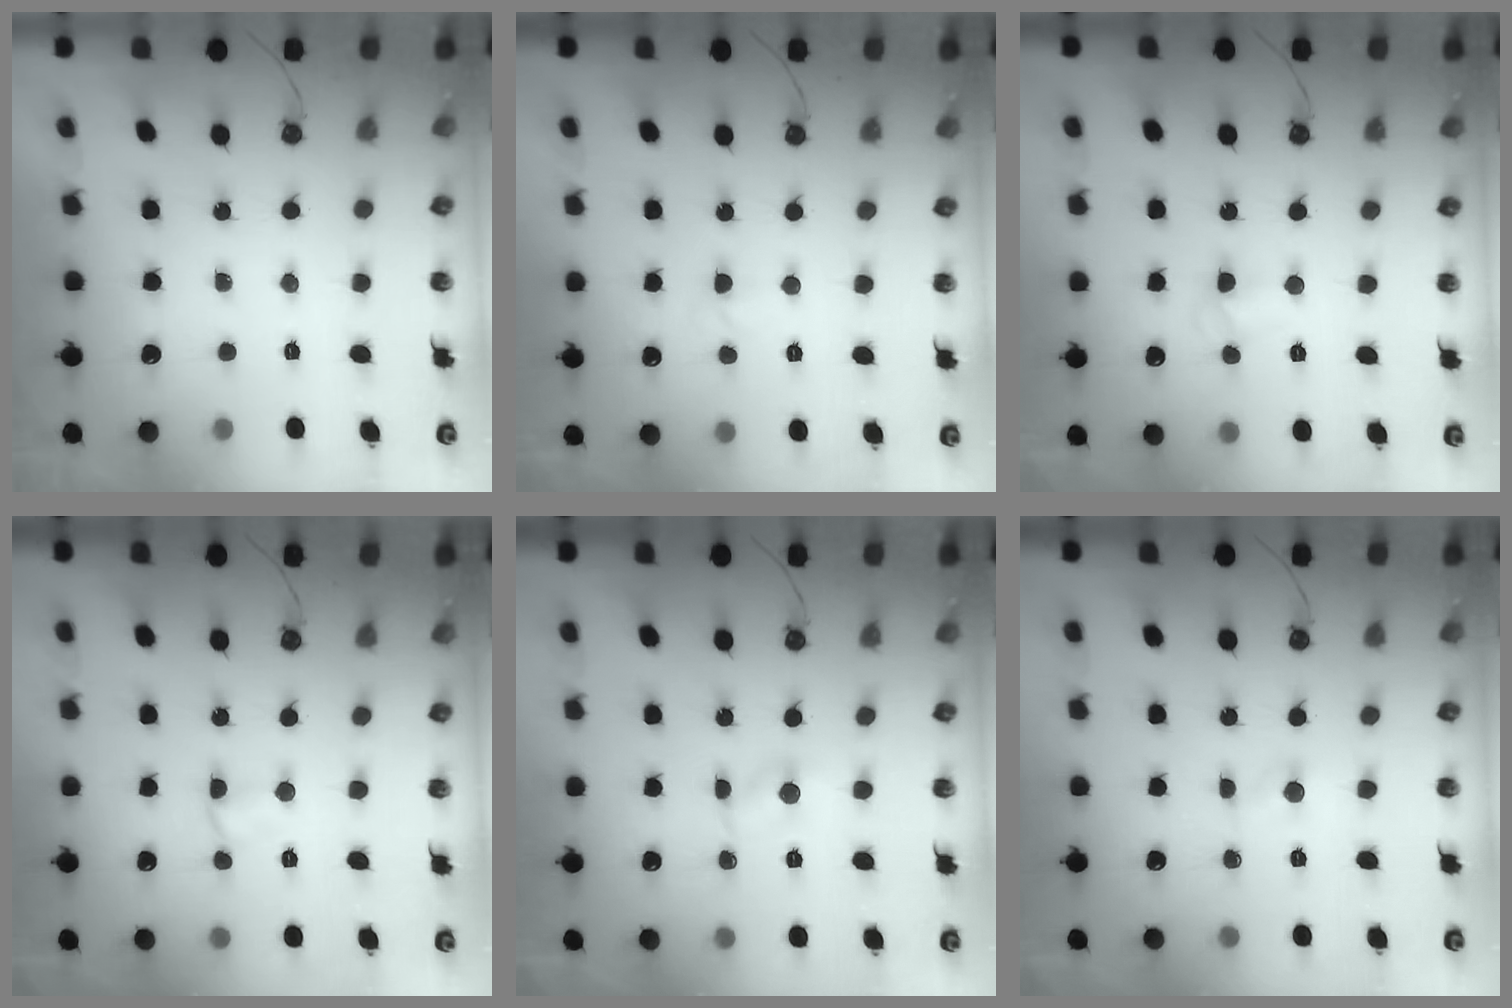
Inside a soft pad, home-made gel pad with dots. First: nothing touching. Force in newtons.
{"total": 2.8, "press": 2.6, "slide": 1.0}
{"total": 3.0, "press": 2.9, "slide": 0.5}
{"total": 3.0, "press": 1.3, "slide": 2.7}
{"total": 2.4, "press": 2.4, "slide": 0.3}
{"total": 1.8, "press": 1.8, "slide": 0.2}